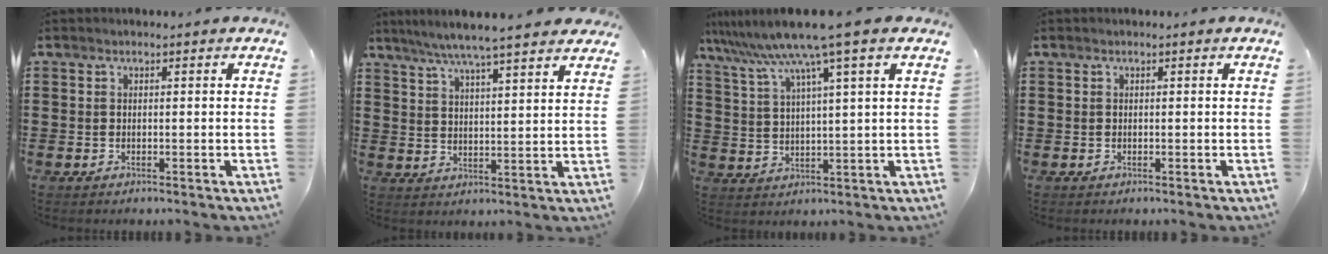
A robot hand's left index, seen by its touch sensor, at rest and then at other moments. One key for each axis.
{"total": 6.2, "fx": 5.4, "fy": -0.2, "fz": 2.9, "tx": -0.073, "ty": -0.022, "tz": 0.094}
{"total": 9.1, "fx": 6.6, "fy": -0.9, "fz": 6.1, "tx": -0.140, "ty": -0.033, "tz": 0.110}
{"total": 0.0}